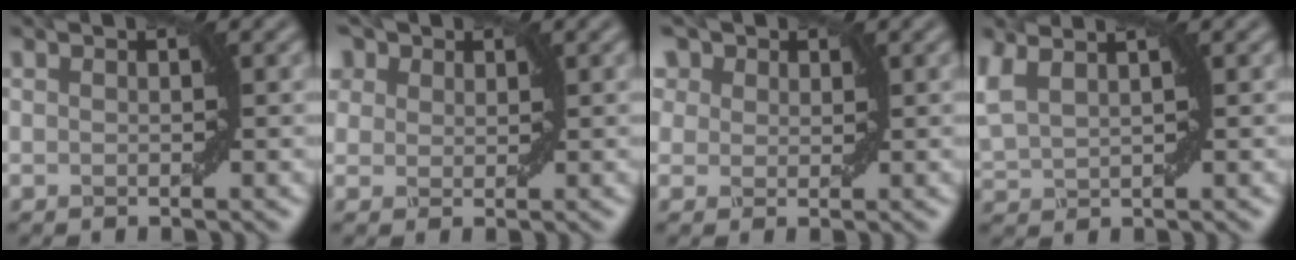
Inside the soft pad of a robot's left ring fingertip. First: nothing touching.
{"total": 6.6, "force": [3.9, 4.3, 3.2], "torque": [-0.084, 0.023, 0.051]}
{"total": 7.4, "force": [4.2, 4.9, 3.5], "torque": [-0.083, 0.027, 0.049]}
{"total": 5.0, "force": [2.8, 2.3, 3.5], "torque": [-0.098, 0.031, 0.053]}